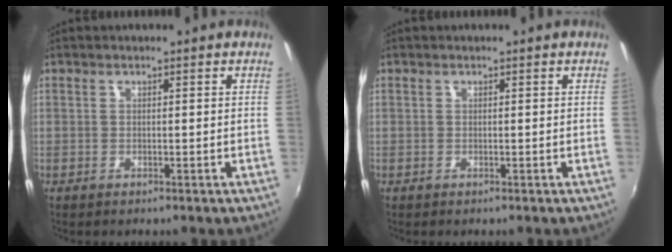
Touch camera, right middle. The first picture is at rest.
{"total": 0.0}